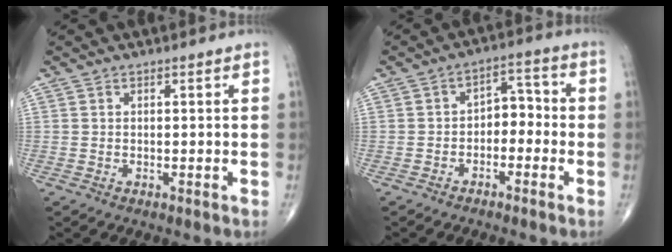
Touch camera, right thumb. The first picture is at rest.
{"total": 5.5, "force": [-1.9, 3.7, 3.6], "torque": [-0.026, 0.040, -0.042]}